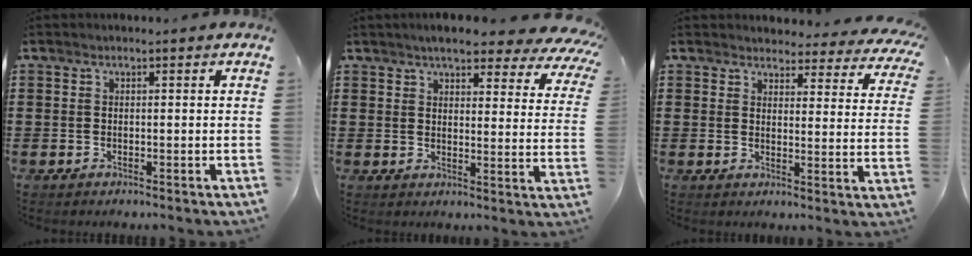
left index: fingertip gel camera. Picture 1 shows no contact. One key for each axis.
{"total": 5.8, "fx": 5.2, "fy": 1.0, "fz": 2.5, "tx": -0.053, "ty": -0.025, "tz": 0.088}
{"total": 3.7, "fx": 3.6, "fy": 0.7, "fz": 0.6, "tx": -0.022, "ty": -0.020, "tz": 0.061}